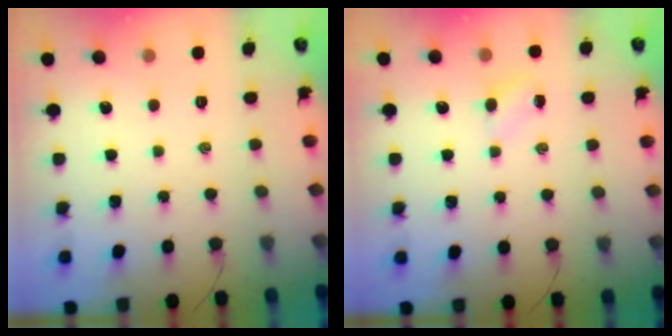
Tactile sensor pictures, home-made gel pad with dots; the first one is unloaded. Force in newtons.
{"total": 2.8, "press": 2.6, "slide": 0.9}